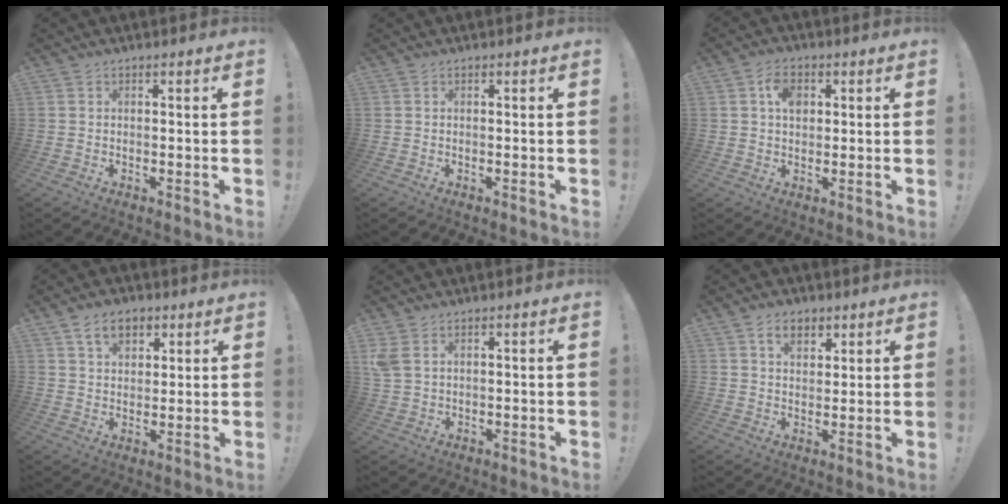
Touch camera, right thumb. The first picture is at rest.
{"total": 0.0}
{"total": 5.8, "force": [1.7, 4.1, 3.8], "torque": [-0.059, 0.005, 0.029]}
{"total": 7.7, "force": [4.1, 5.1, 4.0], "torque": [-0.059, -0.006, 0.077]}
{"total": 4.3, "force": [2.0, 2.5, 3.0], "torque": [-0.064, -0.005, 0.040]}
{"total": 5.9, "force": [3.5, 3.8, 2.8], "torque": [-0.044, -0.008, 0.065]}